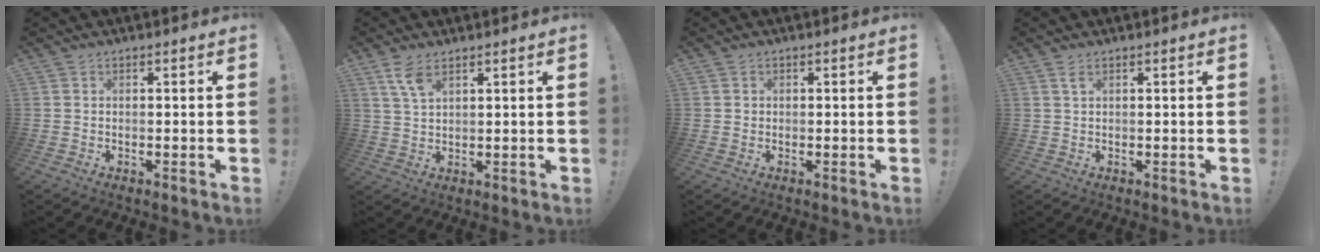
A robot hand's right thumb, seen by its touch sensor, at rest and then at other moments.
{"total": 6.2, "force": [3.9, 2.4, 4.2], "torque": [-0.082, -0.013, 0.072]}
{"total": 1.0, "force": [0.0, 1.0, 0.0], "torque": [0.000, 0.003, -0.001]}
{"total": 1.9, "force": [0.9, 0.6, 1.5], "torque": [-0.026, -0.001, 0.015]}